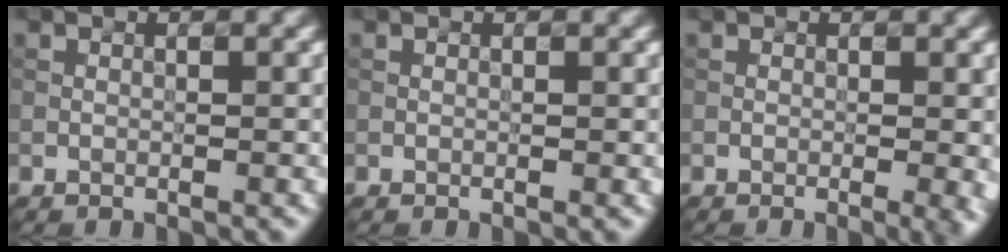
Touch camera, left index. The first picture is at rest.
{"total": 0.0}
{"total": 3.4, "force": [-0.6, 1.3, 3.1], "torque": [-0.025, 0.010, 0.002]}